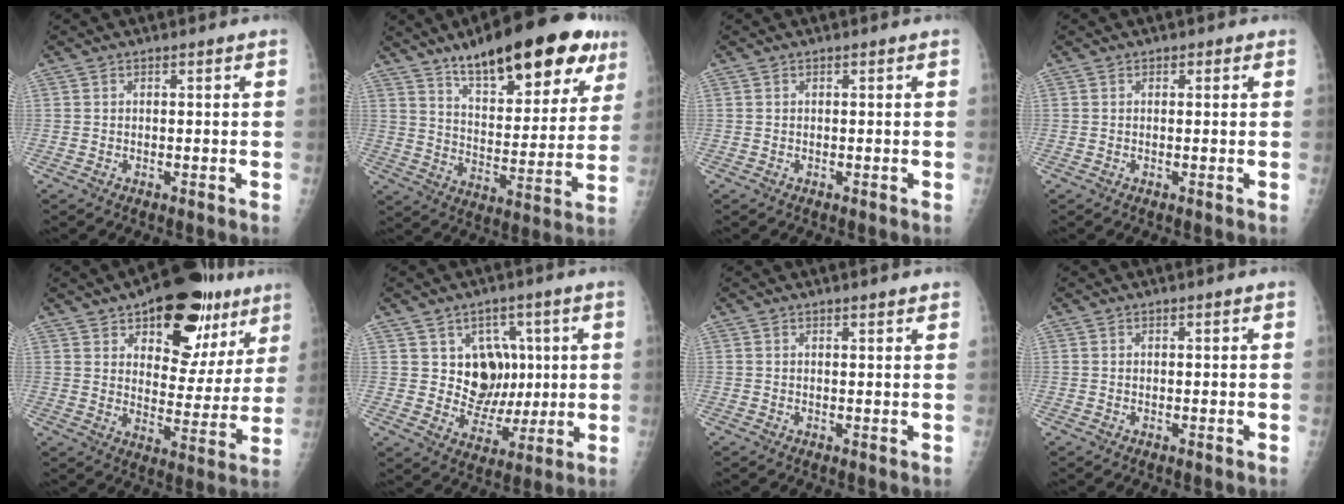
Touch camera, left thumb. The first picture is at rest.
{"total": 24.8, "force": [15.4, 8.8, 17.4], "torque": [-0.210, -0.045, 0.230]}
{"total": 0.0}
{"total": 0.8, "force": [0.4, 0.6, 0.3], "torque": [0.006, -0.001, 0.002]}
{"total": 22.0, "force": [12.4, 11.0, 14.5], "torque": [-0.149, -0.033, 0.179]}
{"total": 9.8, "force": [2.5, 8.3, 4.6], "torque": [-0.021, -0.011, 0.052]}
{"total": 1.7, "force": [1.3, 0.3, 0.9], "torque": [-0.009, -0.003, 0.018]}
{"total": 0.0}